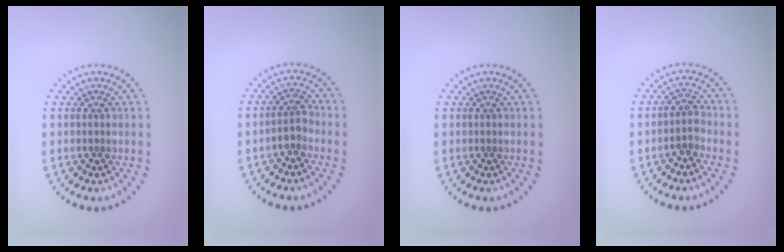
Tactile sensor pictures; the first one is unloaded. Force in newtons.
{"total": 1.5, "press": 1.3, "slide": 0.7}
{"total": 0.0}
{"total": 1.5, "press": 1.3, "slide": 0.8}